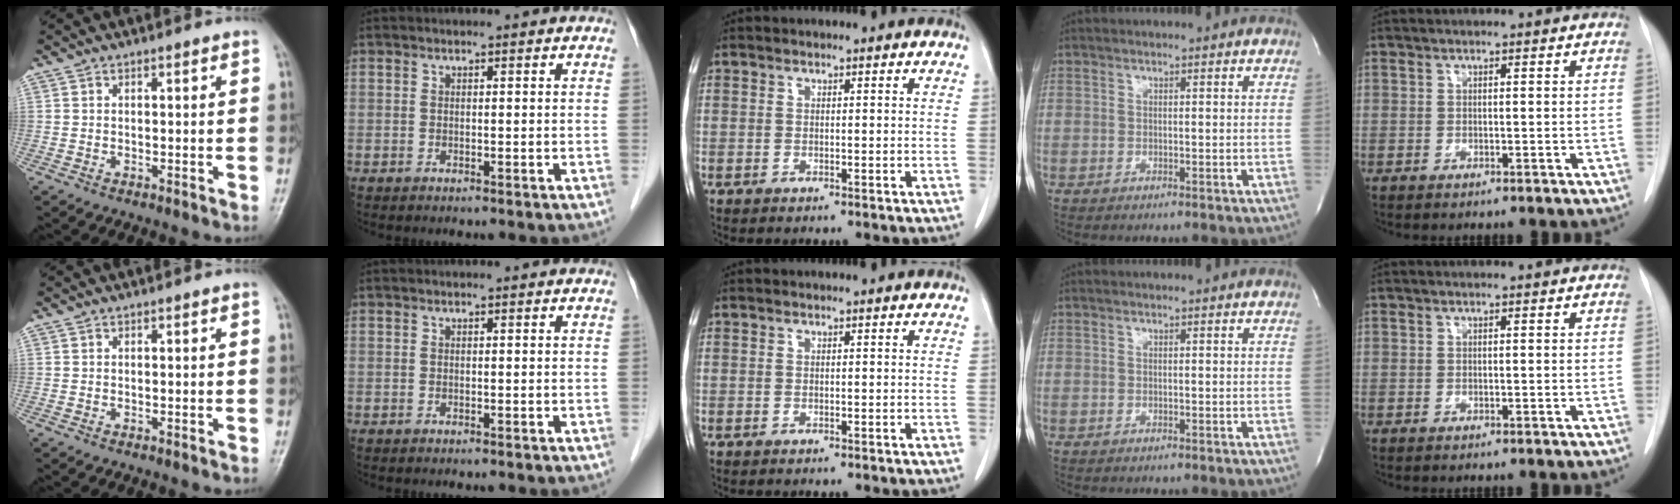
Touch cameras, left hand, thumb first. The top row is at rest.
{}